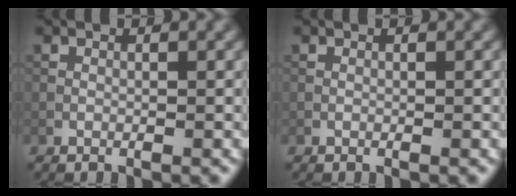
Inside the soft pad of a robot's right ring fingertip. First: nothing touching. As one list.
[{"total": 0.0}]